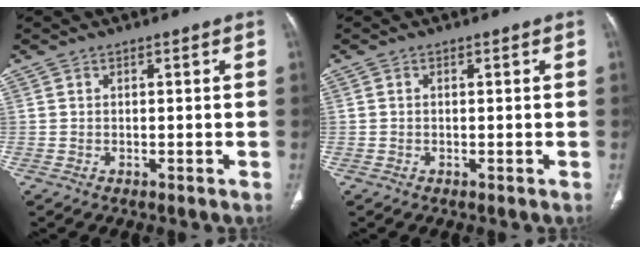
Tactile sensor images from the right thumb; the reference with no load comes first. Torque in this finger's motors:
{"motor_torque": [-0.11, -0.11, -0.34, 0.33, -0.03]}